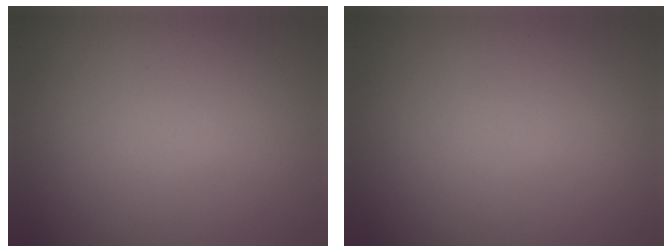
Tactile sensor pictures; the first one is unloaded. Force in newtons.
{"total": 0.0}